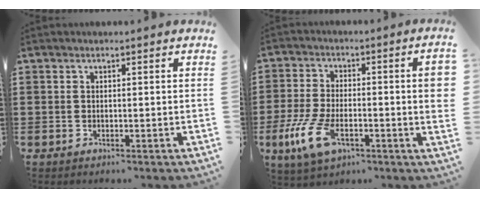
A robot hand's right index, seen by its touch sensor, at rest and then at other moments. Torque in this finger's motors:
{"motor_torque": [1.91, -0.23, 0.66, 0.19]}